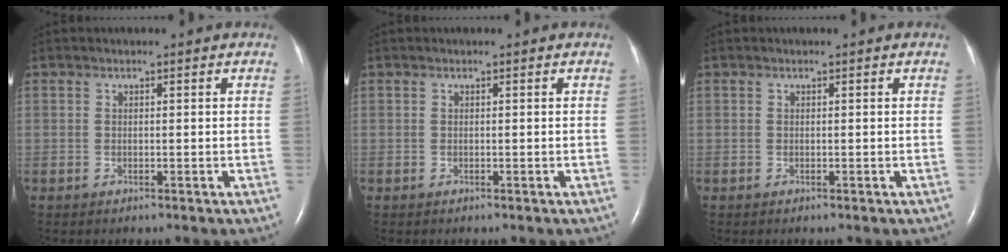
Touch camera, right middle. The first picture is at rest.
{"total": 0.0}
{"total": 0.0}